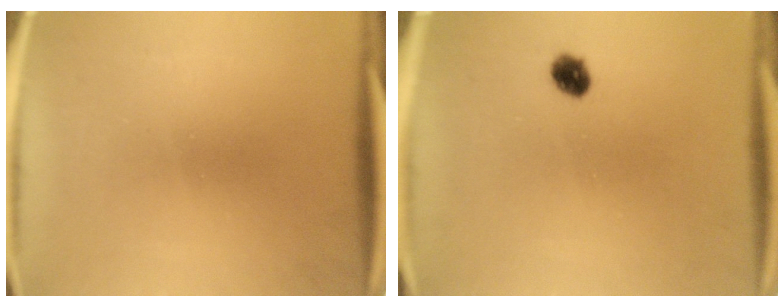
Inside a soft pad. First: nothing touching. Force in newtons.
{"total": 3.2}